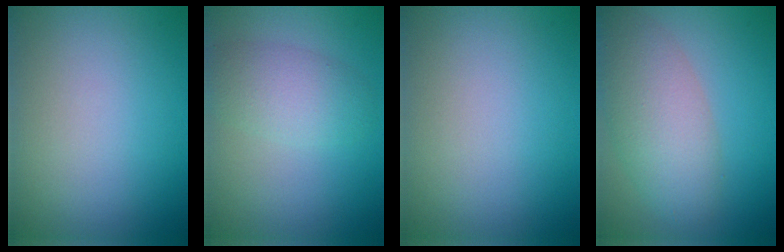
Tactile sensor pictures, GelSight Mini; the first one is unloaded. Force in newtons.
{"total": 3.5, "press": 3.5, "slide": 0.2}
{"total": 0.0}
{"total": 6.1, "press": 6.1, "slide": 0.4}